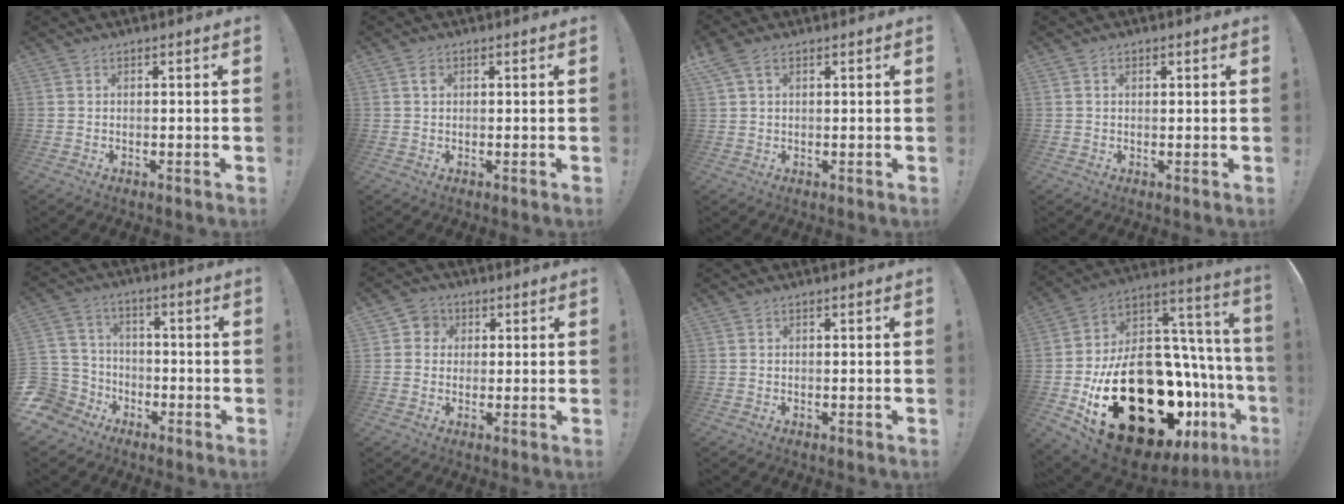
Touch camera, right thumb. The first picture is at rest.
{"total": 1.0, "force": [0.8, 0.1, 0.6], "torque": [-0.004, -0.003, 0.013]}
{"total": 4.1, "force": [2.1, 2.4, 2.6], "torque": [-0.047, 0.000, 0.041]}
{"total": 1.1, "force": [0.6, 0.6, 0.7], "torque": [-0.010, -0.001, 0.009]}
{"total": 8.5, "force": [-3.2, 7.7, 2.0], "torque": [-0.055, 0.023, -0.053]}
{"total": 3.6, "force": [0.8, 3.4, 1.0], "torque": [-0.010, 0.002, 0.013]}
{"total": 0.0}
{"total": 39.4, "force": [-13.9, 23.5, 28.3], "torque": [-0.416, 0.021, -0.149]}